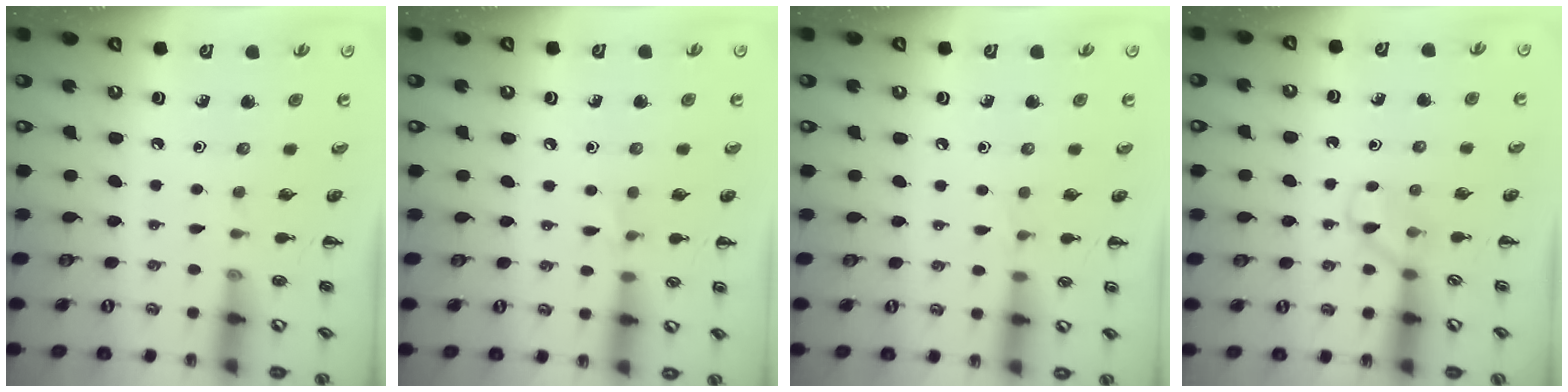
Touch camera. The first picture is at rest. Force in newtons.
{"total": 3.9, "press": 3.7, "slide": 1.2}
{"total": 3.8, "press": 3.6, "slide": 1.3}
{"total": 4.0, "press": 3.8, "slide": 1.2}